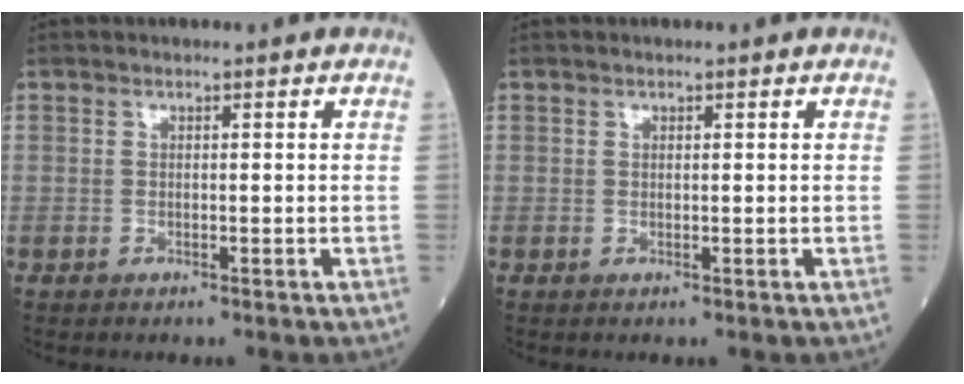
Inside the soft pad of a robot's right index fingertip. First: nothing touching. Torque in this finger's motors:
{"motor_torque": [-0.09, -0.06, -0.04, -0.01]}